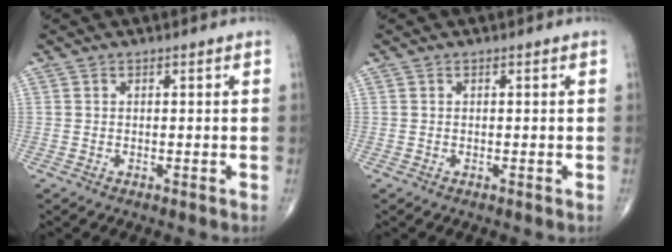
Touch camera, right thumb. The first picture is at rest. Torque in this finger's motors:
{"motor_torque": [0.03, 0.03, -0.02, -0.02, 0.00]}